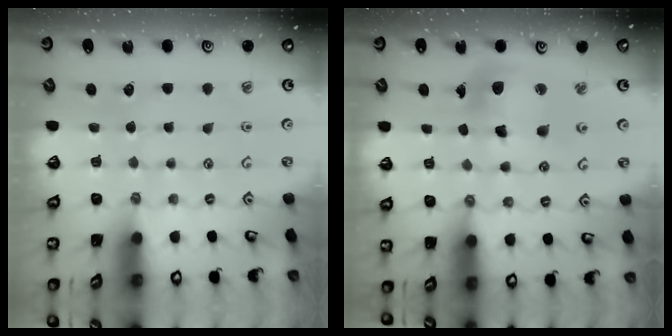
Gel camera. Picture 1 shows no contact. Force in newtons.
{"total": 12.9, "press": 12.6, "slide": 2.5}